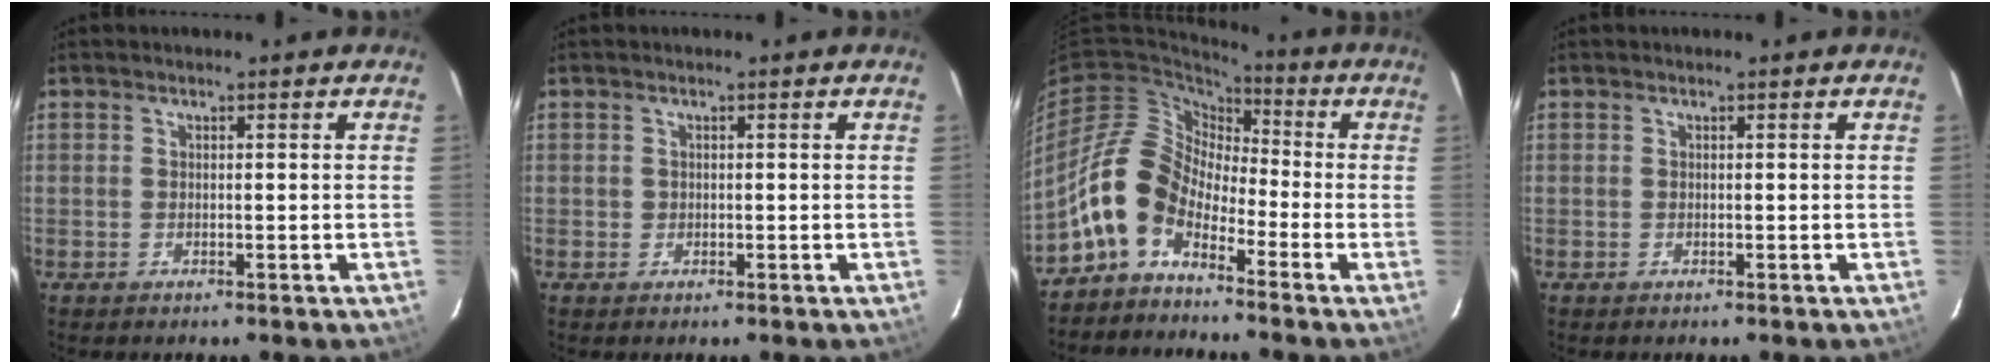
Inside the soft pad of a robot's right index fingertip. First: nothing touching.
{"total": 0.5, "force": [0.0, 0.5, 0.0], "torque": [0.003, 0.000, 0.000]}
{"total": 10.6, "force": [-6.1, 6.5, 5.8], "torque": [-0.115, 0.020, -0.133]}
{"total": 0.0}